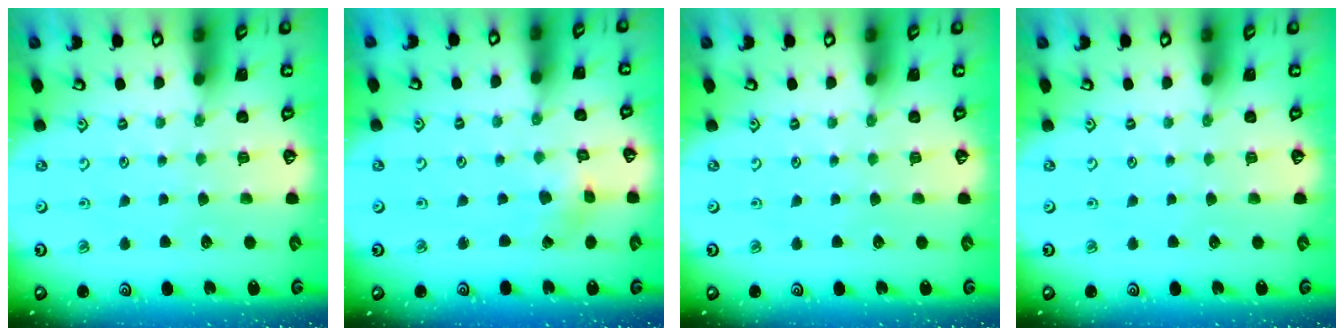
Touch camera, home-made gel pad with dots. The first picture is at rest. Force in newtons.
{"total": 1.4, "press": 1.4, "slide": 0.1}
{"total": 0.0}
{"total": 0.0}